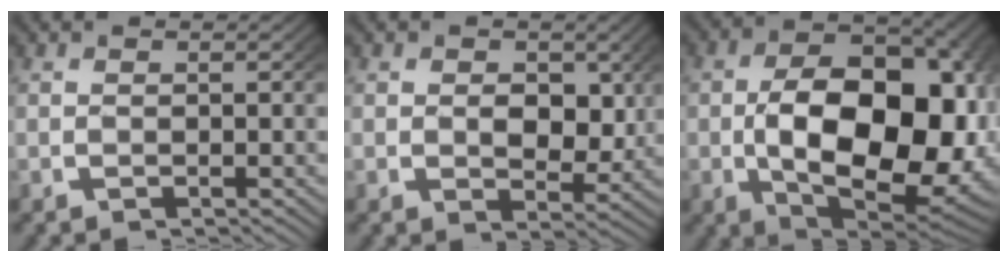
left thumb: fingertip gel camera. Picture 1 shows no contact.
{"total": 3.7, "force": [0.7, 2.8, 2.4], "torque": [-0.044, -0.032, 0.024]}
{"total": 19.9, "force": [-1.8, 12.4, 15.5], "torque": [-0.270, -0.083, 0.012]}